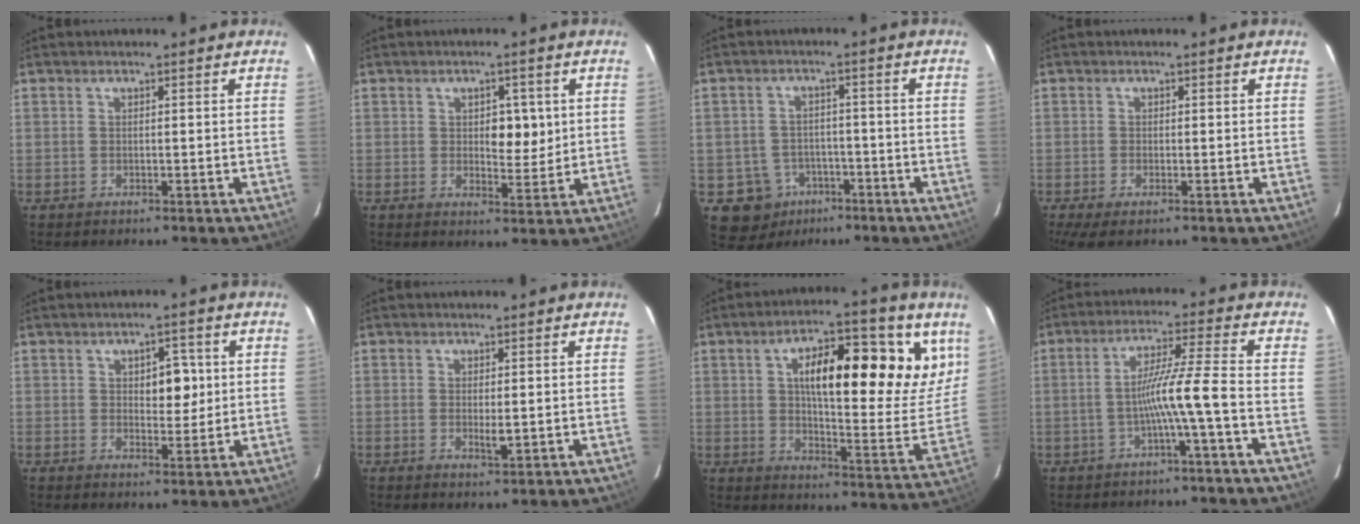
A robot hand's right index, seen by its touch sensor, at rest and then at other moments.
{"total": 4.7, "force": [1.0, 2.5, 3.8], "torque": [-0.046, -0.001, 0.018]}
{"total": 7.1, "force": [-3.0, 6.4, 1.0], "torque": [-0.024, 0.010, -0.035]}
{"total": 3.6, "force": [-2.0, 1.3, 2.7], "torque": [-0.054, -0.008, -0.030]}
{"total": 4.7, "force": [1.0, 2.6, 3.8], "torque": [-0.049, 0.005, 0.018]}
{"total": 2.0, "force": [-0.2, 0.5, 1.9], "torque": [-0.034, -0.004, -0.002]}
{"total": 22.1, "force": [8.7, 6.3, 19.4], "torque": [-0.274, 0.023, 0.130]}
{"total": 6.8, "force": [-2.2, -1.6, 6.3], "torque": [-0.112, 0.014, -0.040]}